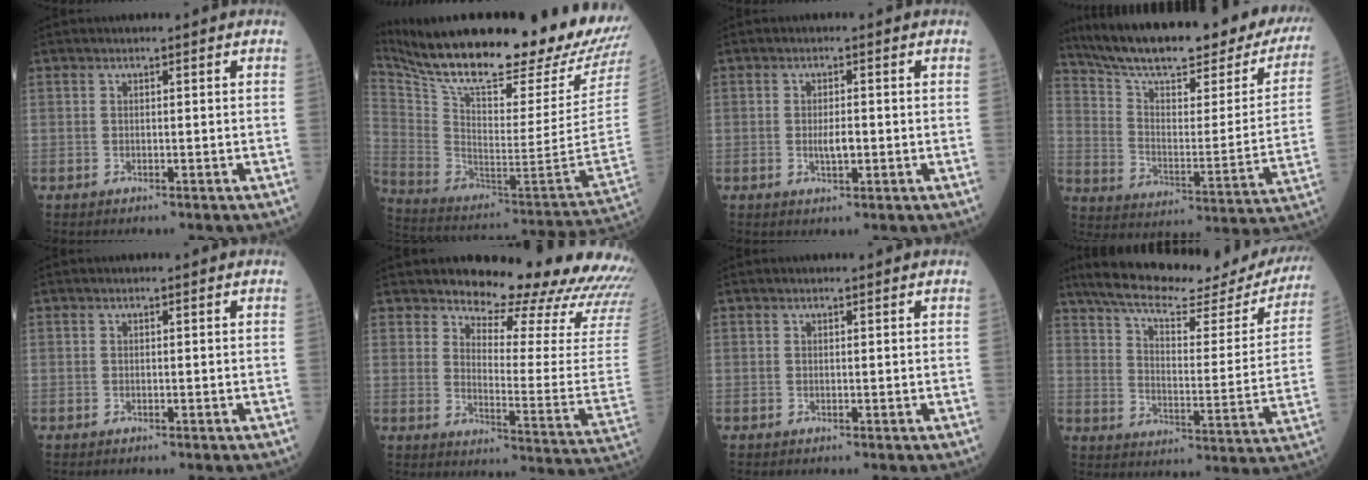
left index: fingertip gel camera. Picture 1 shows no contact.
{"total": 33.5, "force": [28.2, 4.1, 17.6], "torque": [-0.324, -0.085, 0.408]}
{"total": 2.3, "force": [-0.3, 0.7, 2.2], "torque": [-0.044, -0.001, -0.003]}
{"total": 29.2, "force": [24.4, 6.3, 14.8], "torque": [-0.228, -0.044, 0.324]}
{"total": 0.0}
{"total": 22.0, "force": [21.0, 2.2, 5.9], "torque": [-0.078, -0.129, 0.237]}
{"total": 1.0, "force": [0.9, 0.0, 0.3], "torque": [-0.008, 0.007, 0.015]}
{"total": 26.3, "force": [23.0, 5.2, 11.7], "torque": [-0.188, -0.029, 0.301]}